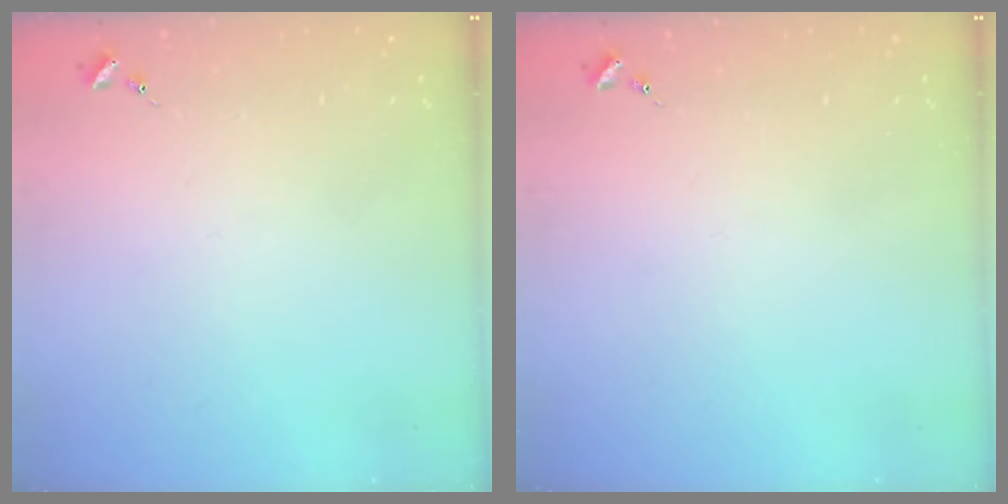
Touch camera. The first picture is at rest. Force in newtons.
{"total": 0.0}